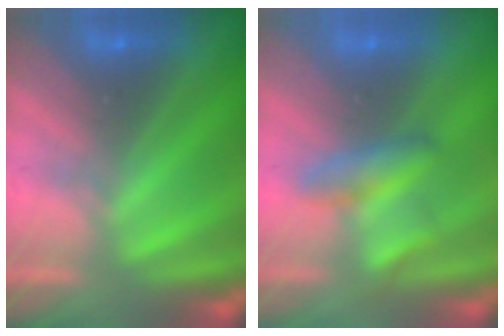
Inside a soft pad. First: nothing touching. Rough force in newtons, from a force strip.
{"total": 2.2}